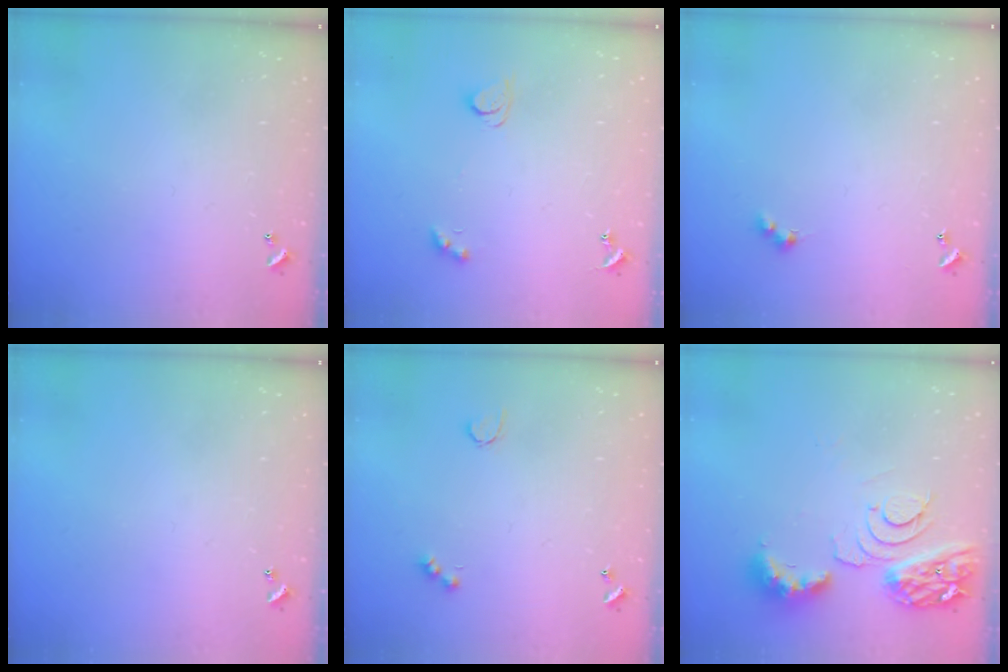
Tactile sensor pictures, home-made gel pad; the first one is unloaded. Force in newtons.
{"total": 3.1, "press": 2.9, "slide": 1.1}
{"total": 3.0, "press": 2.9, "slide": 0.5}
{"total": 0.0}
{"total": 4.4, "press": 4.3, "slide": 0.9}
{"total": 10.1, "press": 10.0, "slide": 1.2}